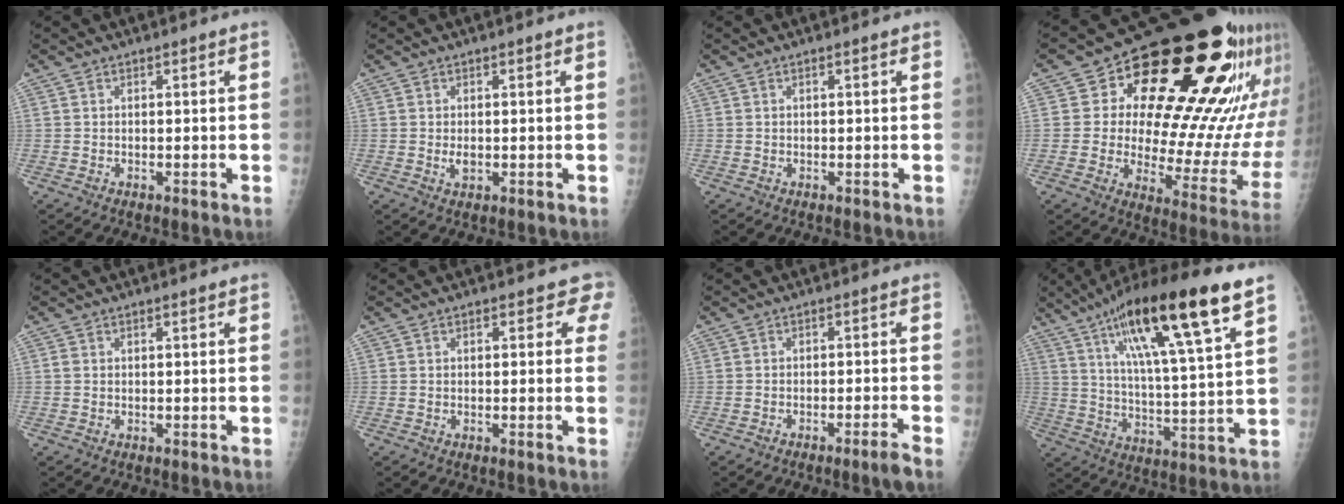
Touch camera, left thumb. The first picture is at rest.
{"total": 1.6, "force": [0.2, 1.0, 1.2], "torque": [-0.012, -0.004, 0.006]}
{"total": 0.0}
{"total": 30.3, "force": [12.4, 13.7, 24.0], "torque": [-0.281, -0.006, 0.193]}
{"total": 0.6, "force": [0.1, 0.5, 0.2], "torque": [-0.001, 0.001, 0.001]}
{"total": 2.4, "force": [1.4, 1.7, 0.9], "torque": [0.019, -0.003, 0.001]}
{"total": 2.6, "force": [-2.0, -0.9, 1.5], "torque": [-0.034, 0.014, -0.034]}
{"total": 21.8, "force": [11.8, 3.2, 18.0], "torque": [-0.292, -0.029, 0.198]}